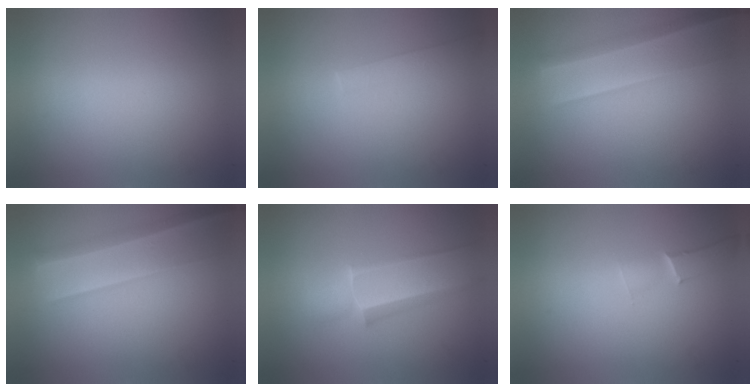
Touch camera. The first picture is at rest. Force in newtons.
{"total": 1.1}
{"total": 2.2}
{"total": 2.2}
{"total": 2.2}
{"total": 1.0}